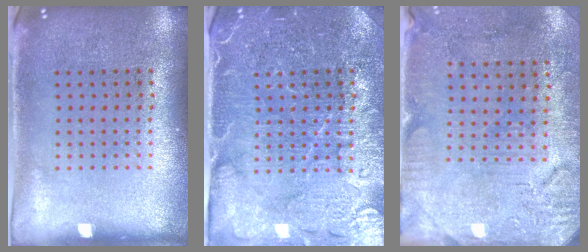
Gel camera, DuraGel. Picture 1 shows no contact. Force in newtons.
{"total": 4.6, "press": 4.4, "slide": 1.5}
{"total": 3.1, "press": 2.6, "slide": 1.6}